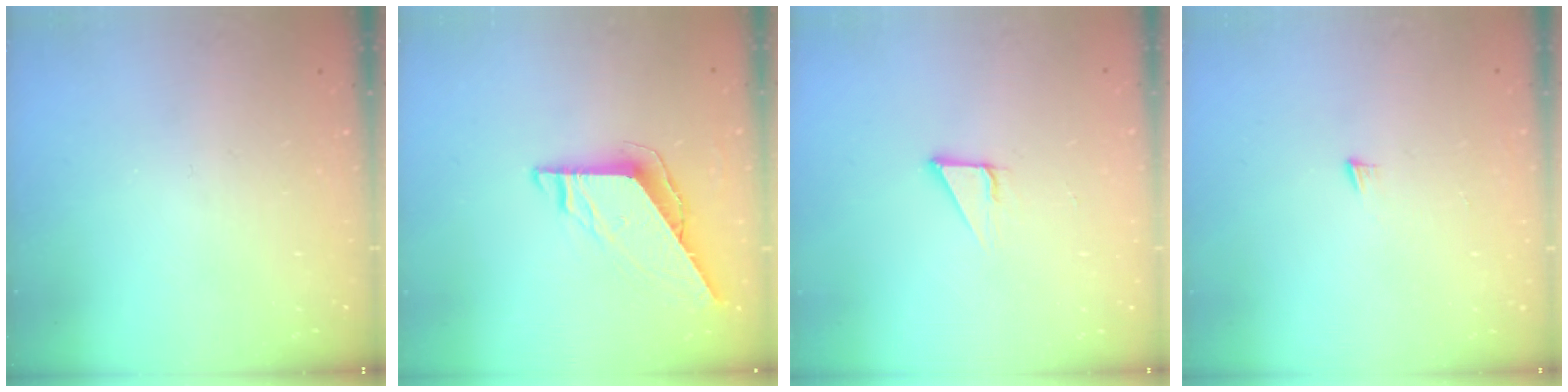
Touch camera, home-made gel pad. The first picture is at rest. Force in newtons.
{"total": 7.7, "press": 7.6, "slide": 0.6}
{"total": 2.8, "press": 2.8, "slide": 0.2}
{"total": 5.2, "press": 5.2, "slide": 0.3}